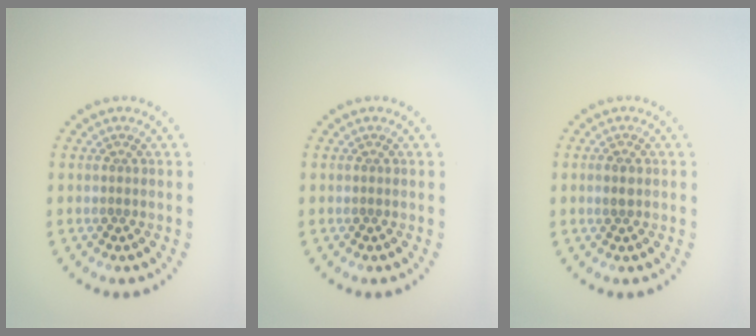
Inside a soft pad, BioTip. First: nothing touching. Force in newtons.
{"total": 0.0}
{"total": 1.2, "press": 1.2, "slide": 0.1}